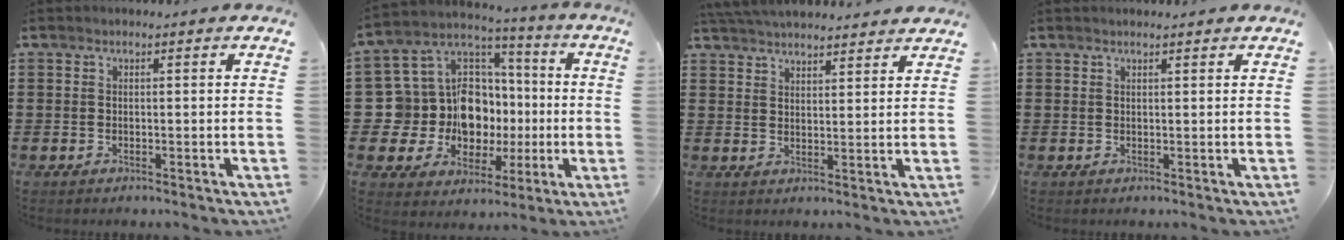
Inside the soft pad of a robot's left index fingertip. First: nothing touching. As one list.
[{"total": 13.8, "force": [-1.3, 13.0, 4.6], "torque": [-0.119, -0.020, -0.003]}, {"total": 4.6, "force": [4.6, 0.4, 0.9], "torque": [-0.030, -0.014, 0.085]}, {"total": 0.7, "force": [0.7, 0.0, 0.3], "torque": [-0.006, 0.000, 0.013]}]